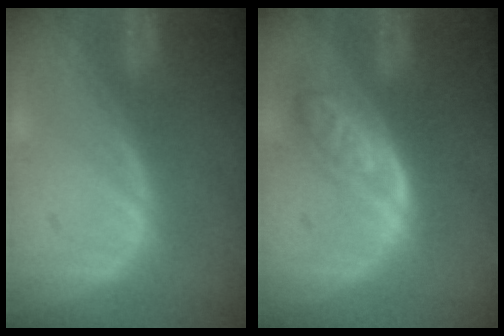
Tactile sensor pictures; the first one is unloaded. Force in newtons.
{"total": 6.5, "press": 5.9, "slide": 2.7}